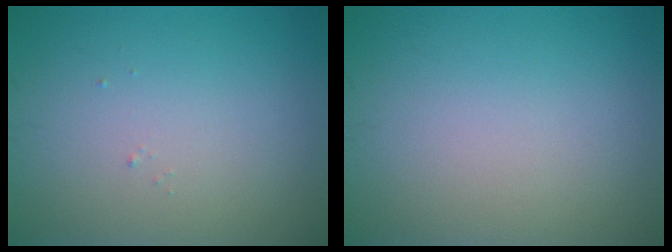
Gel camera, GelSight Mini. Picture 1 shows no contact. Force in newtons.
{"total": 0.0}